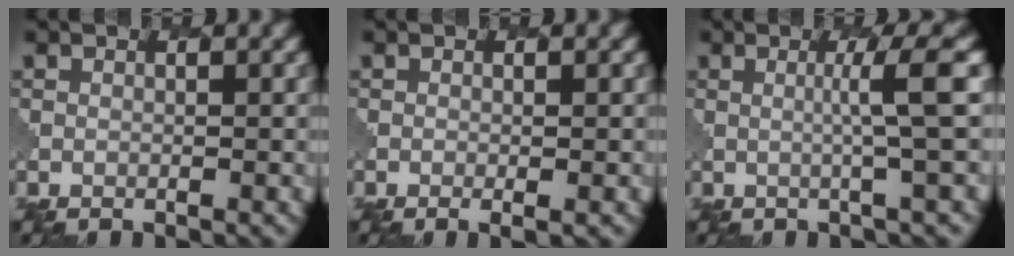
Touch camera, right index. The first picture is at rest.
{"total": 1.2, "force": [-0.3, 0.3, 1.2], "torque": [-0.015, -0.004, -0.002]}
{"total": 3.2, "force": [0.6, 0.0, 3.2], "torque": [-0.052, 0.000, 0.004]}